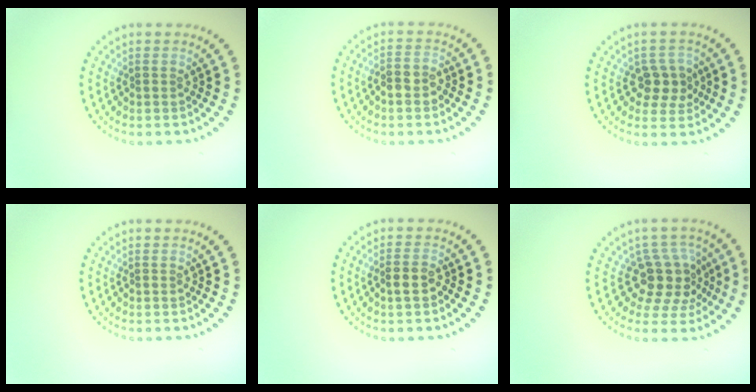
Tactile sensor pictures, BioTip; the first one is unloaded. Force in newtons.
{"total": 1.6, "press": 1.5, "slide": 0.7}
{"total": 2.7, "press": 2.5, "slide": 1.0}
{"total": 0.0}
{"total": 1.2, "press": 1.1, "slide": 0.3}
{"total": 4.3, "press": 3.3, "slide": 2.8}